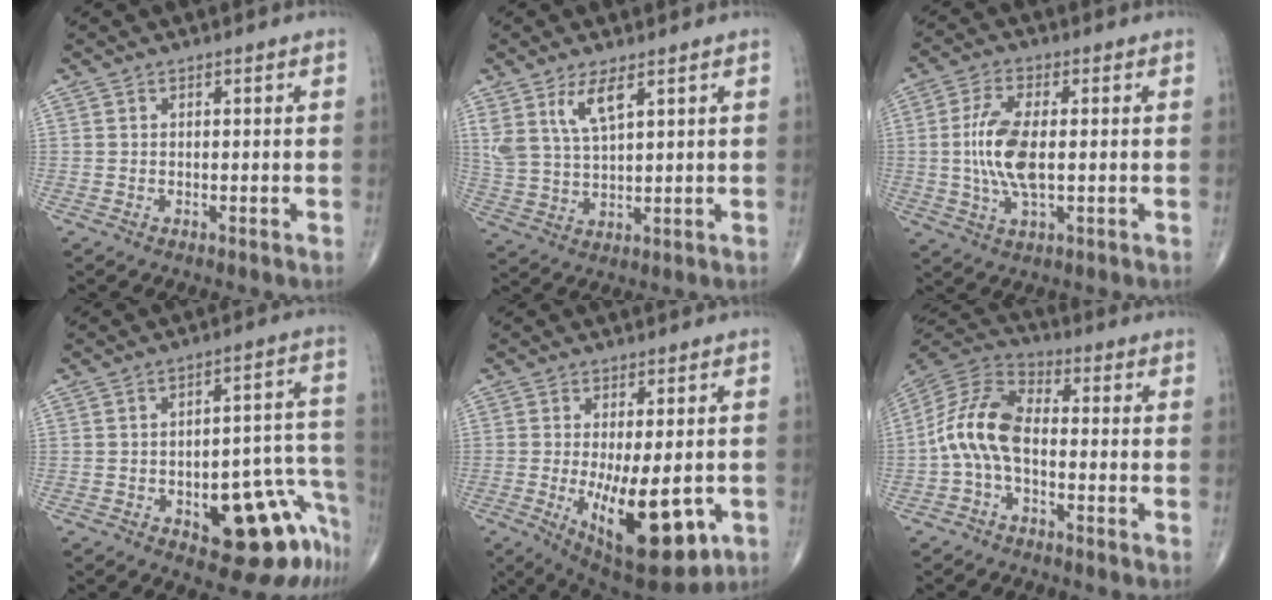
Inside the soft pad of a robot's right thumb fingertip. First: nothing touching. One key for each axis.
{"total": 7.2, "fx": 4.0, "fy": 2.4, "fz": 5.5, "tx": -0.112, "ty": -0.017, "tz": 0.089}
{"total": 10.1, "fx": -0.1, "fy": 4.1, "fz": 9.2, "tx": -0.202, "ty": -0.003, "tz": 0.000}
{"total": 15.7, "fx": -7.6, "fy": 6.4, "fz": 12.1, "tx": -0.080, "ty": 0.078, "tz": -0.085}
{"total": 15.7, "fx": -4.0, "fy": 6.0, "fz": 14.0, "tx": -0.213, "ty": -0.025, "tz": -0.040}
{"total": 11.1, "fx": -1.8, "fy": 6.0, "fz": 9.2, "tx": -0.184, "ty": 0.036, "tz": -0.048}